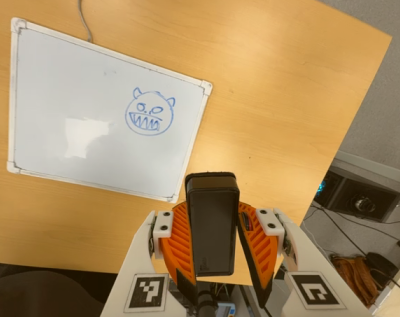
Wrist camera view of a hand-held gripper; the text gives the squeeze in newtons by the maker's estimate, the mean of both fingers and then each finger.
{"total": 8.3, "left": 7.5, "right": 9.1}